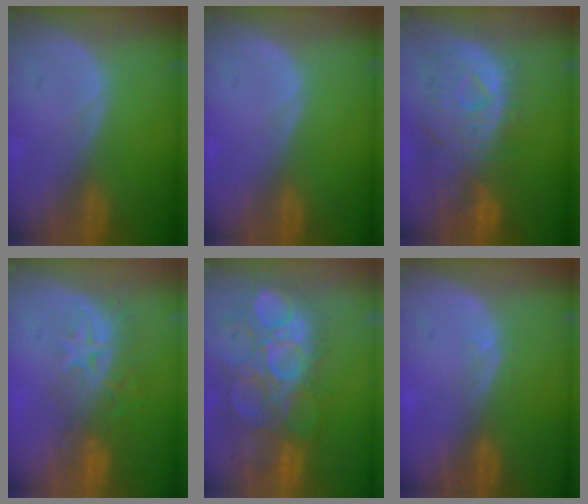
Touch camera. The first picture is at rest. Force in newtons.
{"total": 0.0}
{"total": 11.3, "press": 9.7, "slide": 5.7}
{"total": 8.5, "press": 7.0, "slide": 4.8}
{"total": 12.9, "press": 12.0, "slide": 4.8}
{"total": 1.0, "press": 0.7, "slide": 0.7}